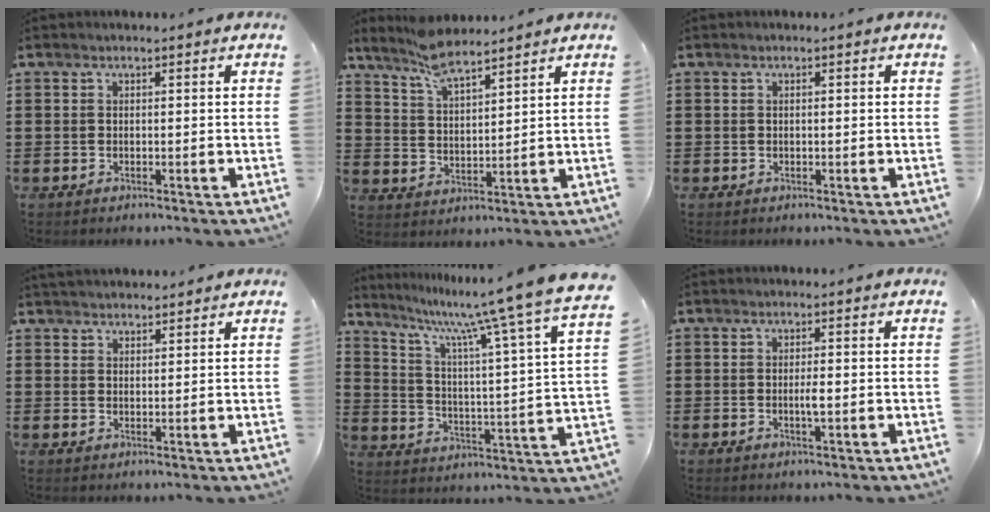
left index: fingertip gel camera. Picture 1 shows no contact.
{"total": 6.2, "force": [5.4, 1.3, 2.6], "torque": [-0.068, -0.013, 0.099]}
{"total": 0.5, "force": [0.0, 0.0, 0.5], "torque": [-0.009, -0.003, 0.000]}
{"total": 2.2, "force": [2.2, 0.4, -0.1], "torque": [-0.004, -0.001, 0.043]}
{"total": 9.8, "force": [8.4, -1.6, 4.9], "torque": [-0.114, -0.074, 0.123]}
{"total": 1.6, "force": [-0.3, 0.2, 1.6], "torque": [-0.030, 0.001, -0.006]}